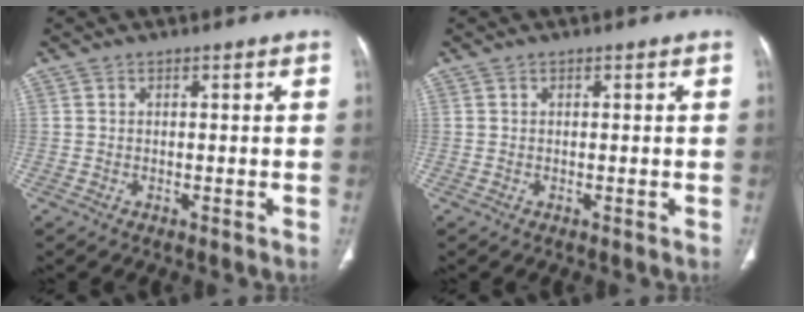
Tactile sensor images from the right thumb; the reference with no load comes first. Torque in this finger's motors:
{"motor_torque": [-0.27, 0.10, -0.15, 0.11, 0.02]}